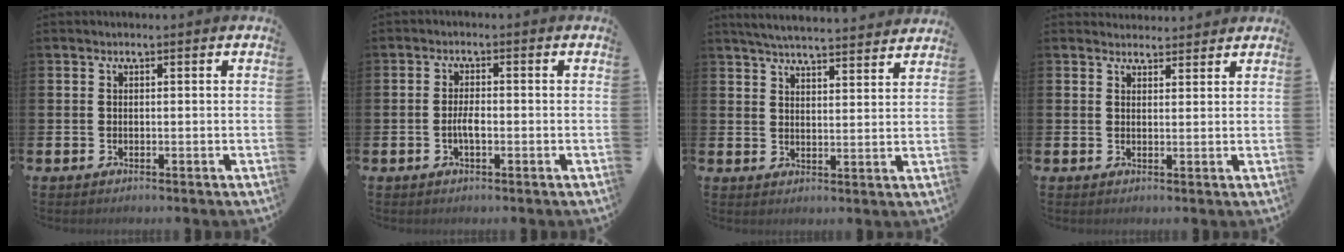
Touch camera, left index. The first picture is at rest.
{"total": 2.4, "force": [-0.7, 0.8, 2.1], "torque": [-0.038, 0.002, -0.014]}
{"total": 5.3, "force": [5.2, 0.2, 1.0], "torque": [-0.032, -0.033, 0.093]}
{"total": 2.4, "force": [2.3, 0.7, -0.1], "torque": [0.008, -0.011, 0.040]}